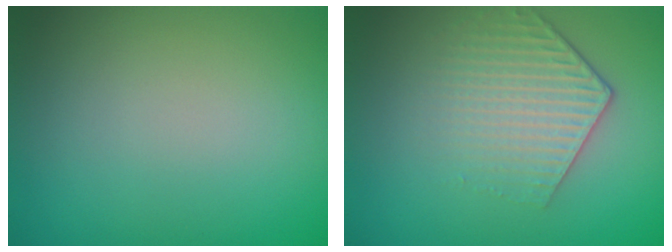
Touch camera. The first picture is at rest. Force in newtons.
{"total": 3.5, "press": 2.9, "slide": 2.0}